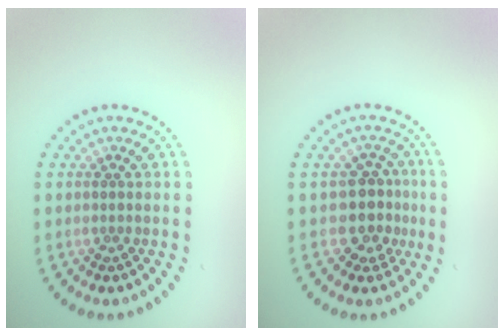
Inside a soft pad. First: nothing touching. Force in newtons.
{"total": 3.0, "press": 2.3, "slide": 1.8}